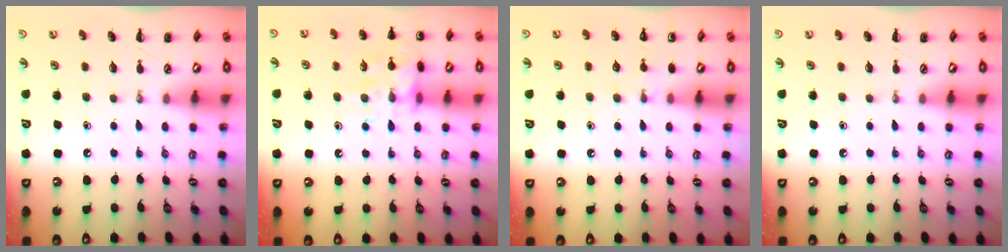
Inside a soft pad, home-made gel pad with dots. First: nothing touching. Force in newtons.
{"total": 15.7, "press": 15.6, "slide": 2.0}
{"total": 6.0, "press": 5.8, "slide": 1.7}
{"total": 0.0}